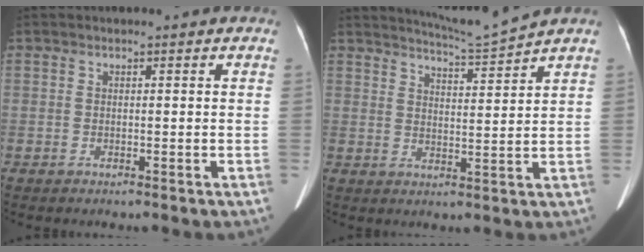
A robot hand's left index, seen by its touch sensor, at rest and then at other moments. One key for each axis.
{"total": 6.0, "fx": 5.6, "fy": -2.1, "fz": 0.4, "tx": -0.021, "ty": -0.022, "tz": 0.098}